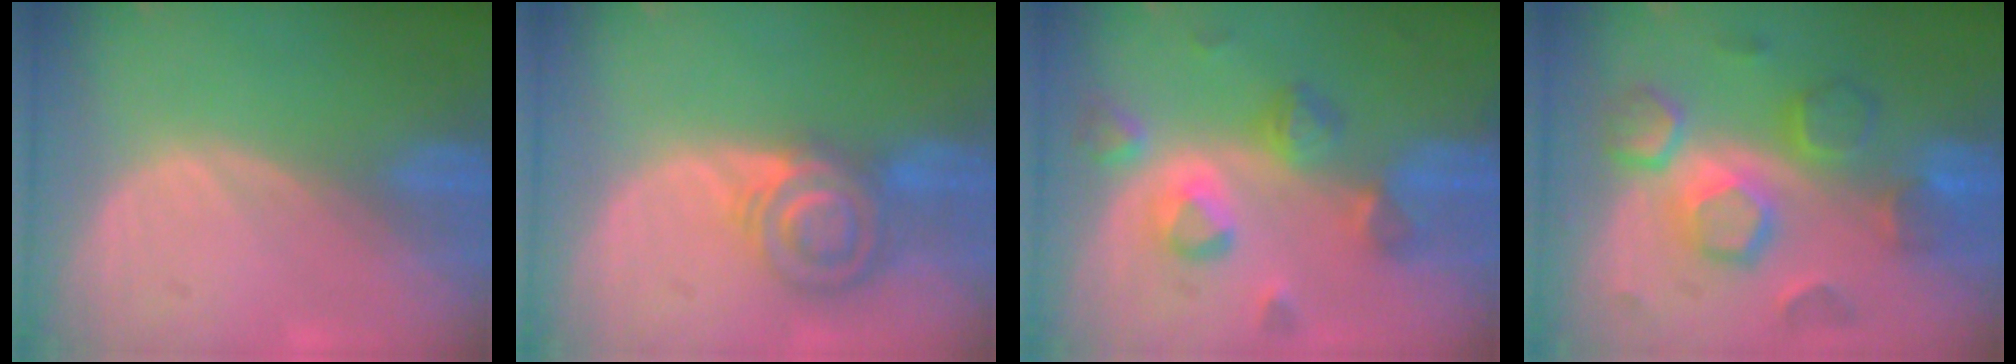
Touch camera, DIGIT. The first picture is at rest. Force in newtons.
{"total": 6.9, "press": 6.4, "slide": 2.5}
{"total": 7.8, "press": 7.5, "slide": 2.0}
{"total": 9.5, "press": 9.5, "slide": 0.4}